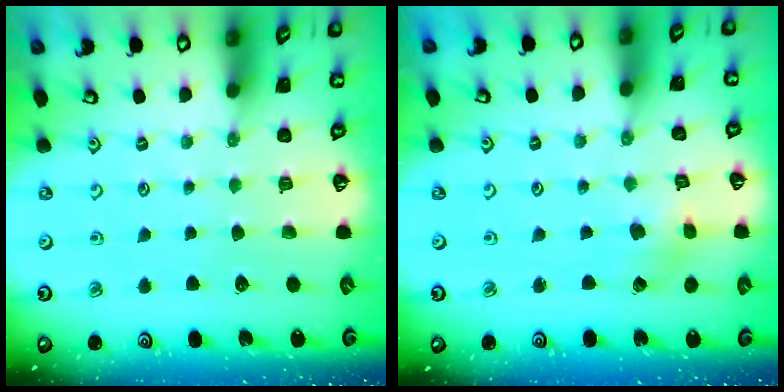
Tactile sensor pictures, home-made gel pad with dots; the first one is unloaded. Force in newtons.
{"total": 3.7, "press": 3.7, "slide": 0.3}